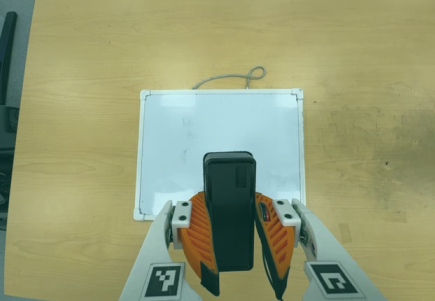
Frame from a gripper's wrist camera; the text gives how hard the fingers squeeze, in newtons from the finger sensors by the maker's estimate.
{"total": 7.5, "left": 6.9, "right": 8.2}